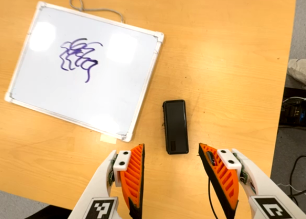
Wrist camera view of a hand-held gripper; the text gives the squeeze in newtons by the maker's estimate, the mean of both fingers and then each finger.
{"total": 0.0}